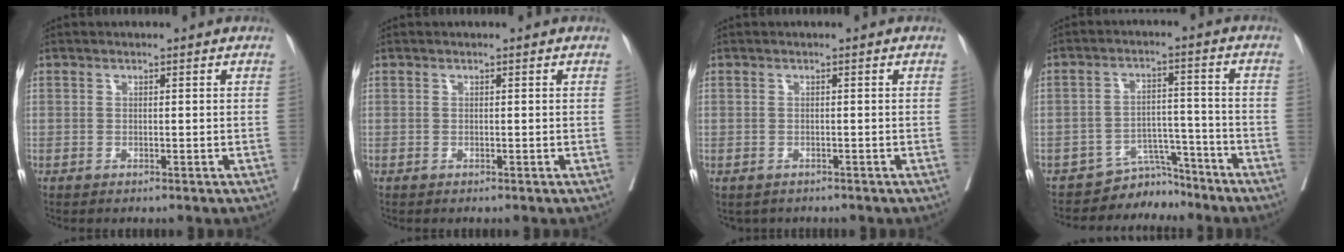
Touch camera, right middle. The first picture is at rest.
{"total": 0.0}
{"total": 1.5, "force": [-1.1, 0.9, 0.3], "torque": [-0.008, -0.001, -0.011]}
{"total": 5.2, "force": [-4.8, 1.8, -0.8], "torque": [0.019, 0.037, -0.073]}